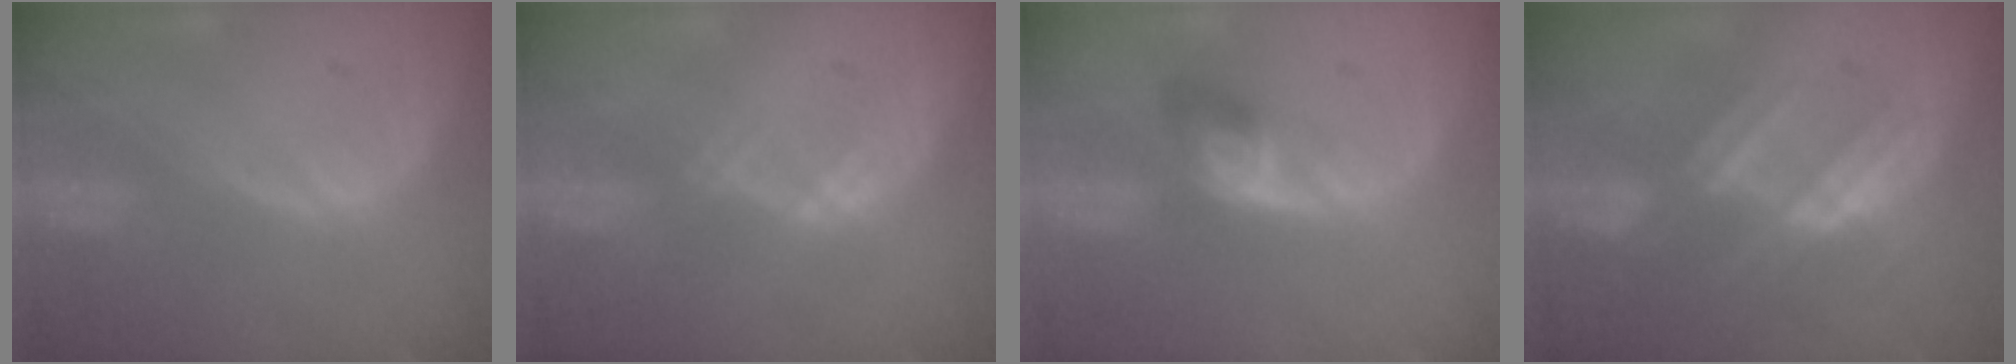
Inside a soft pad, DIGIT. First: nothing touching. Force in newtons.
{"total": 1.5, "press": 1.3, "slide": 0.8}
{"total": 4.0, "press": 4.0, "slide": 0.3}
{"total": 7.2, "press": 6.6, "slide": 2.7}